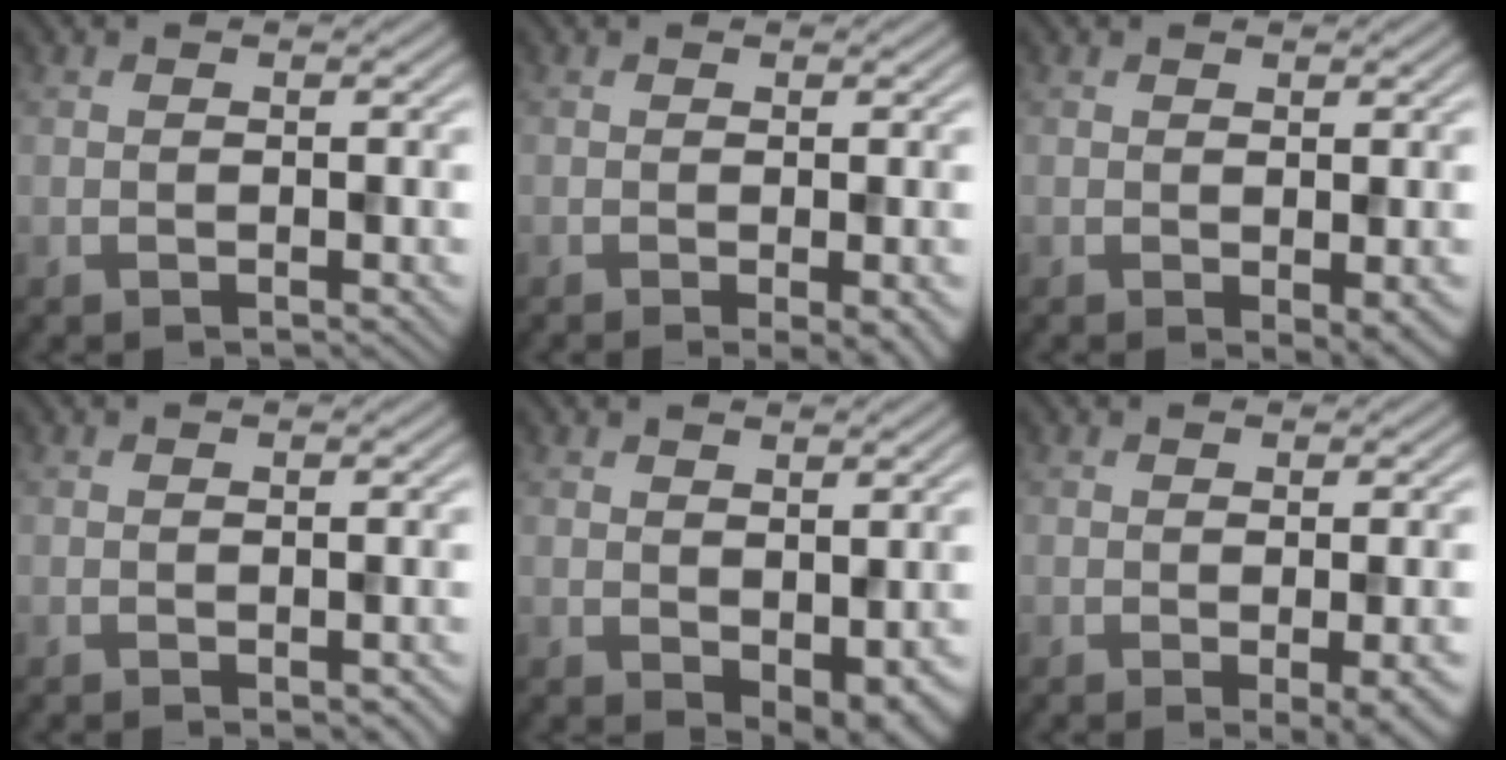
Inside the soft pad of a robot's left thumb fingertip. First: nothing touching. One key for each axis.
{"total": 3.2, "fx": -1.1, "fy": 0.7, "fz": 2.9, "tx": -0.039, "ty": 0.000, "tz": -0.015}
{"total": 2.1, "fx": -0.4, "fy": 0.6, "fz": 2.0, "tx": -0.032, "ty": -0.008, "tz": -0.005}
{"total": 1.3, "fx": -0.7, "fy": 0.3, "fz": 1.0, "tx": -0.014, "ty": -0.001, "tz": -0.007}
{"total": 3.5, "fx": -0.4, "fy": 2.1, "fz": 2.8, "tx": -0.042, "ty": -0.011, "tz": 0.001}
{"total": 4.7, "fx": -1.5, "fy": 1.2, "fz": 4.2, "tx": -0.056, "ty": -0.002, "tz": -0.014}